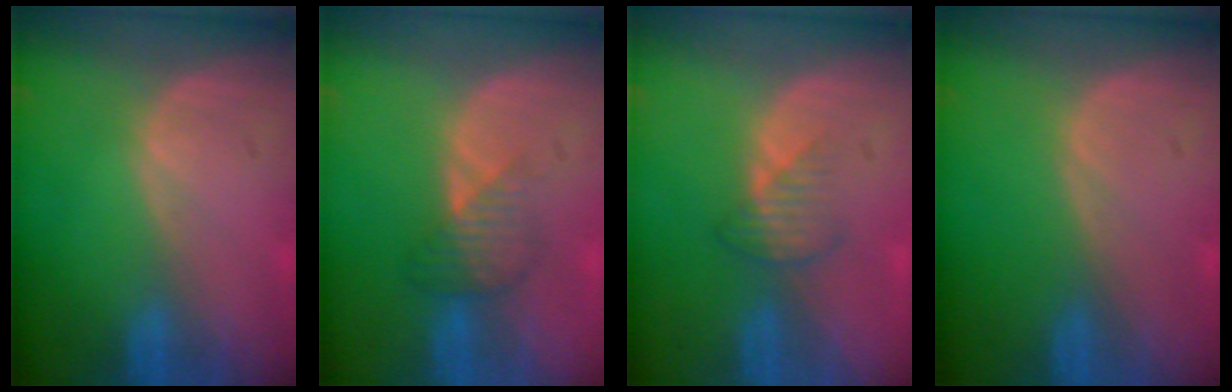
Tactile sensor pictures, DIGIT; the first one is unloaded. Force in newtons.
{"total": 3.1, "press": 3.1, "slide": 0.5}
{"total": 2.7, "press": 2.6, "slide": 0.7}
{"total": 0.0}